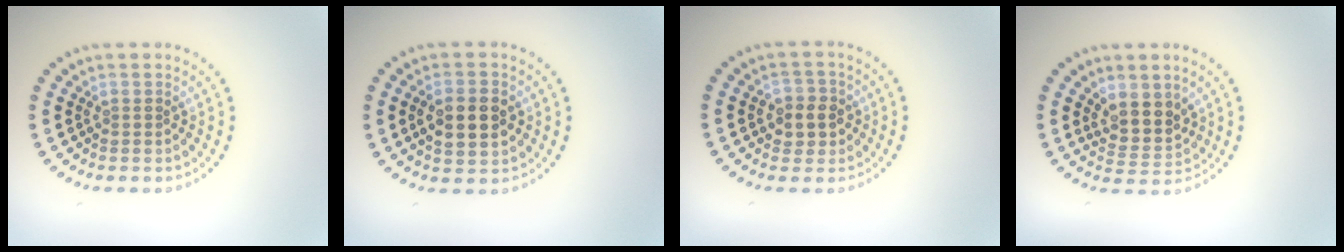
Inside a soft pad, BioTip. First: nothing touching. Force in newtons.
{"total": 4.5, "press": 4.5, "slide": 0.3}
{"total": 2.7, "press": 2.6, "slide": 0.7}
{"total": 3.2, "press": 2.7, "slide": 1.8}